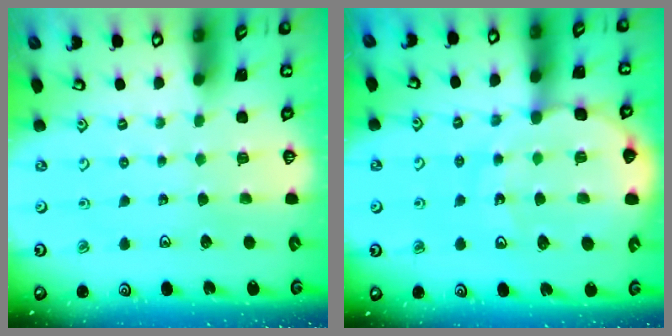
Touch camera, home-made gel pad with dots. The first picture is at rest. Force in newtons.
{"total": 12.4, "press": 12.0, "slide": 3.0}